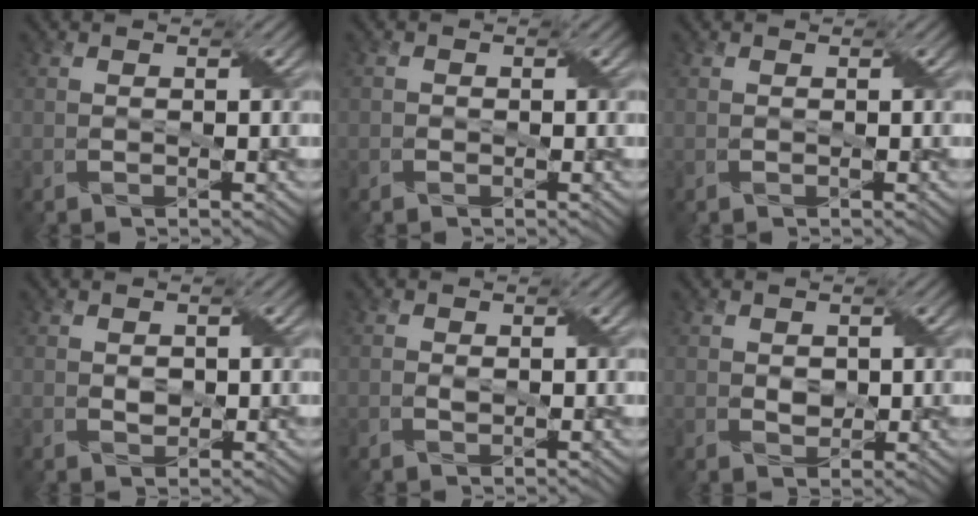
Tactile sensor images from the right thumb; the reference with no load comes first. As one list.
[{"total": 0.6, "force": [-0.3, 0.5, 0.0], "torque": [0.000, -0.003, -0.005]}, {"total": 0.0}, {"total": 1.2, "force": [0.1, 1.0, 0.7], "torque": [-0.019, -0.005, 0.006]}, {"total": 0.7, "force": [-0.1, 0.5, 0.5], "torque": [-0.008, -0.002, -0.002]}, {"total": 1.6, "force": [0.3, 1.3, 0.9], "torque": [-0.025, -0.005, 0.008]}]